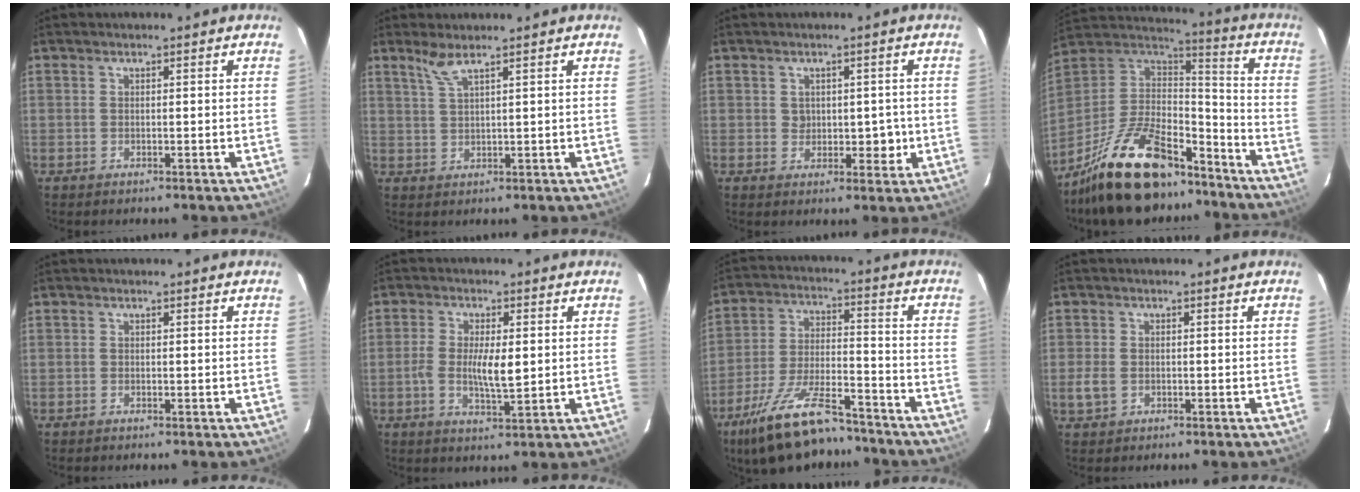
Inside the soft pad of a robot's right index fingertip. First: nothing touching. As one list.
[{"total": 2.8, "force": [2.1, -0.3, 1.8], "torque": [-0.041, -0.002, 0.044]}, {"total": 3.6, "force": [0.1, 3.1, 1.9], "torque": [-0.023, 0.006, 0.006]}, {"total": 26.3, "force": [-18.8, 10.6, 15.0], "torque": [-0.297, 0.000, -0.300]}, {"total": 0.0}, {"total": 6.4, "force": [-0.2, 2.2, 6.0], "torque": [-0.117, -0.002, -0.006]}, {"total": 18.1, "force": [-14.0, 5.5, 10.0], "torque": [-0.203, -0.022, -0.234]}, {"total": 3.2, "force": [-0.9, 2.6, 1.7], "torque": [-0.038, 0.000, -0.017]}]